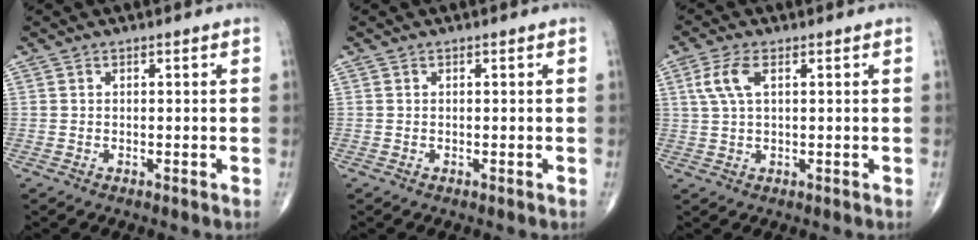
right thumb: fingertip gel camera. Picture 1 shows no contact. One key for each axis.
{"total": 0.0}
{"total": 5.0, "fx": 1.6, "fy": 2.1, "fz": 4.2, "tx": -0.104, "ty": 0.009, "tz": 0.034}